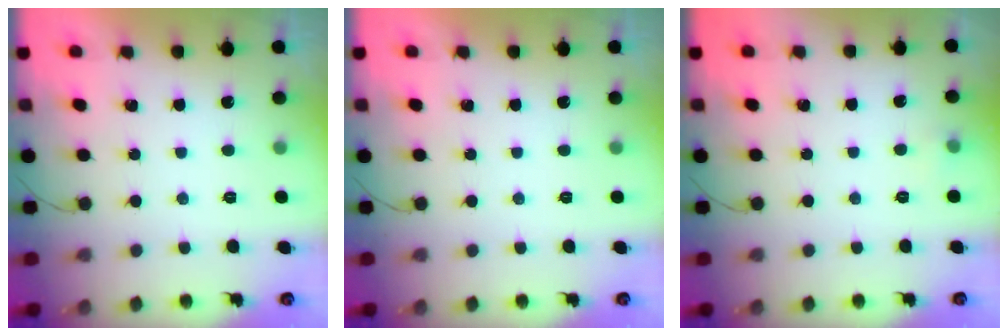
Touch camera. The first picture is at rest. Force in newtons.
{"total": 0.0}
{"total": 3.3, "press": 3.1, "slide": 1.2}